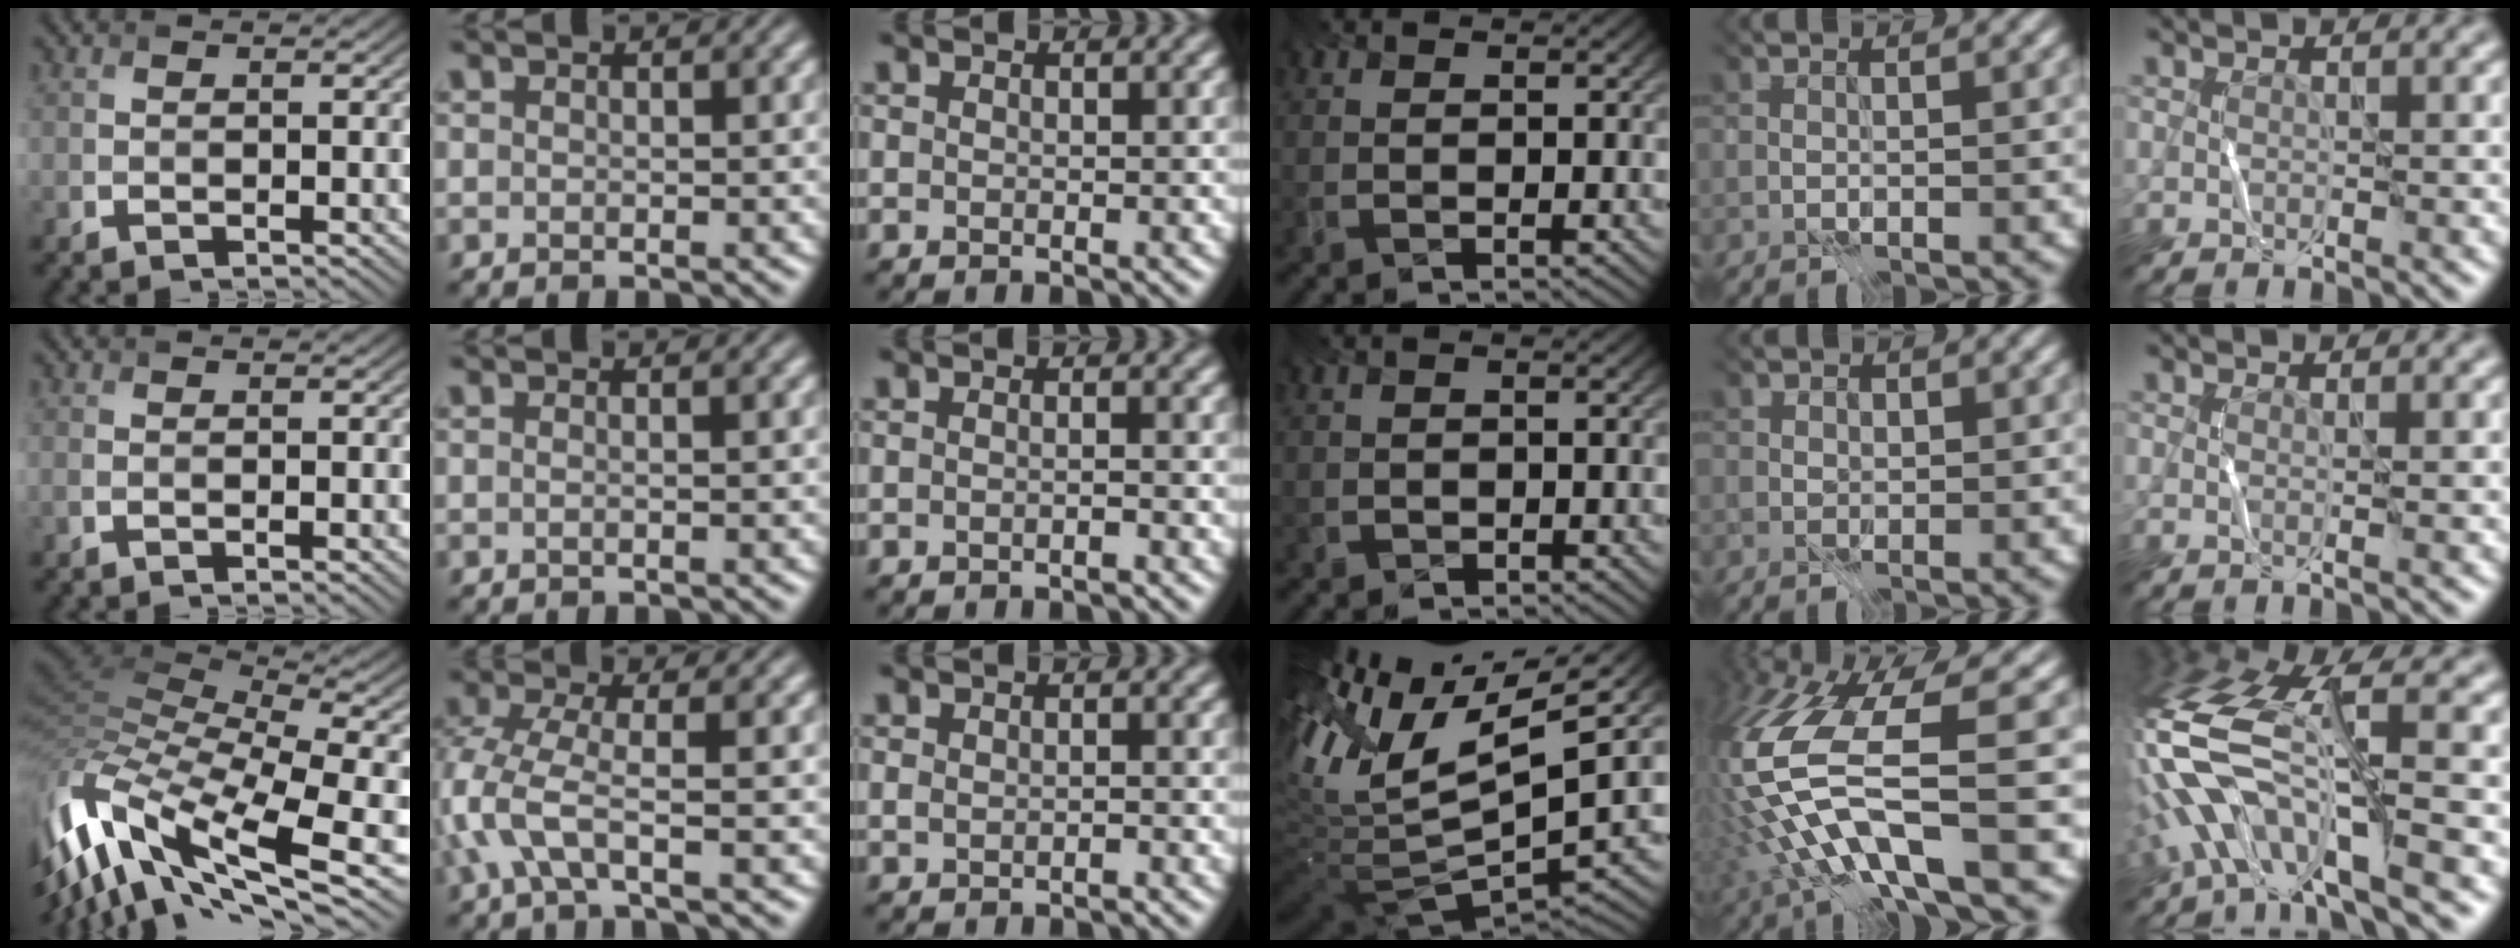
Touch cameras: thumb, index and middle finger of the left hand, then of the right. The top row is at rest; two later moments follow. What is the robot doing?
{"motion": "wrap", "object": "wrapping paper"}